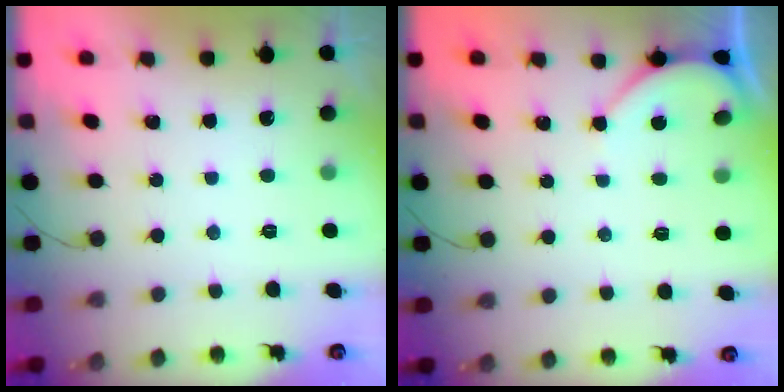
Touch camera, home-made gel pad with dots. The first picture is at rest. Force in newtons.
{"total": 3.9, "press": 3.9, "slide": 0.2}